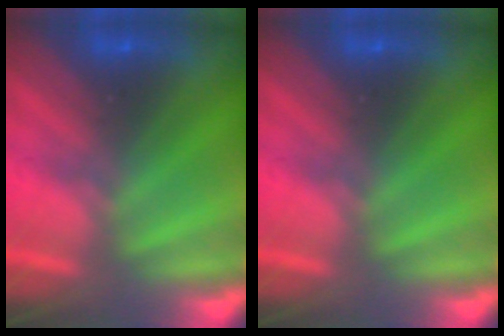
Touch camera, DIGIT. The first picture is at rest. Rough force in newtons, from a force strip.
{"total": 0.0}